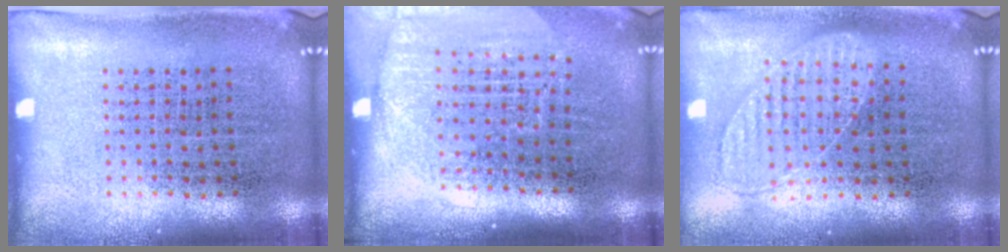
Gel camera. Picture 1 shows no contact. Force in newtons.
{"total": 1.8, "press": 1.6, "slide": 0.9}
{"total": 1.0, "press": 0.9, "slide": 0.2}